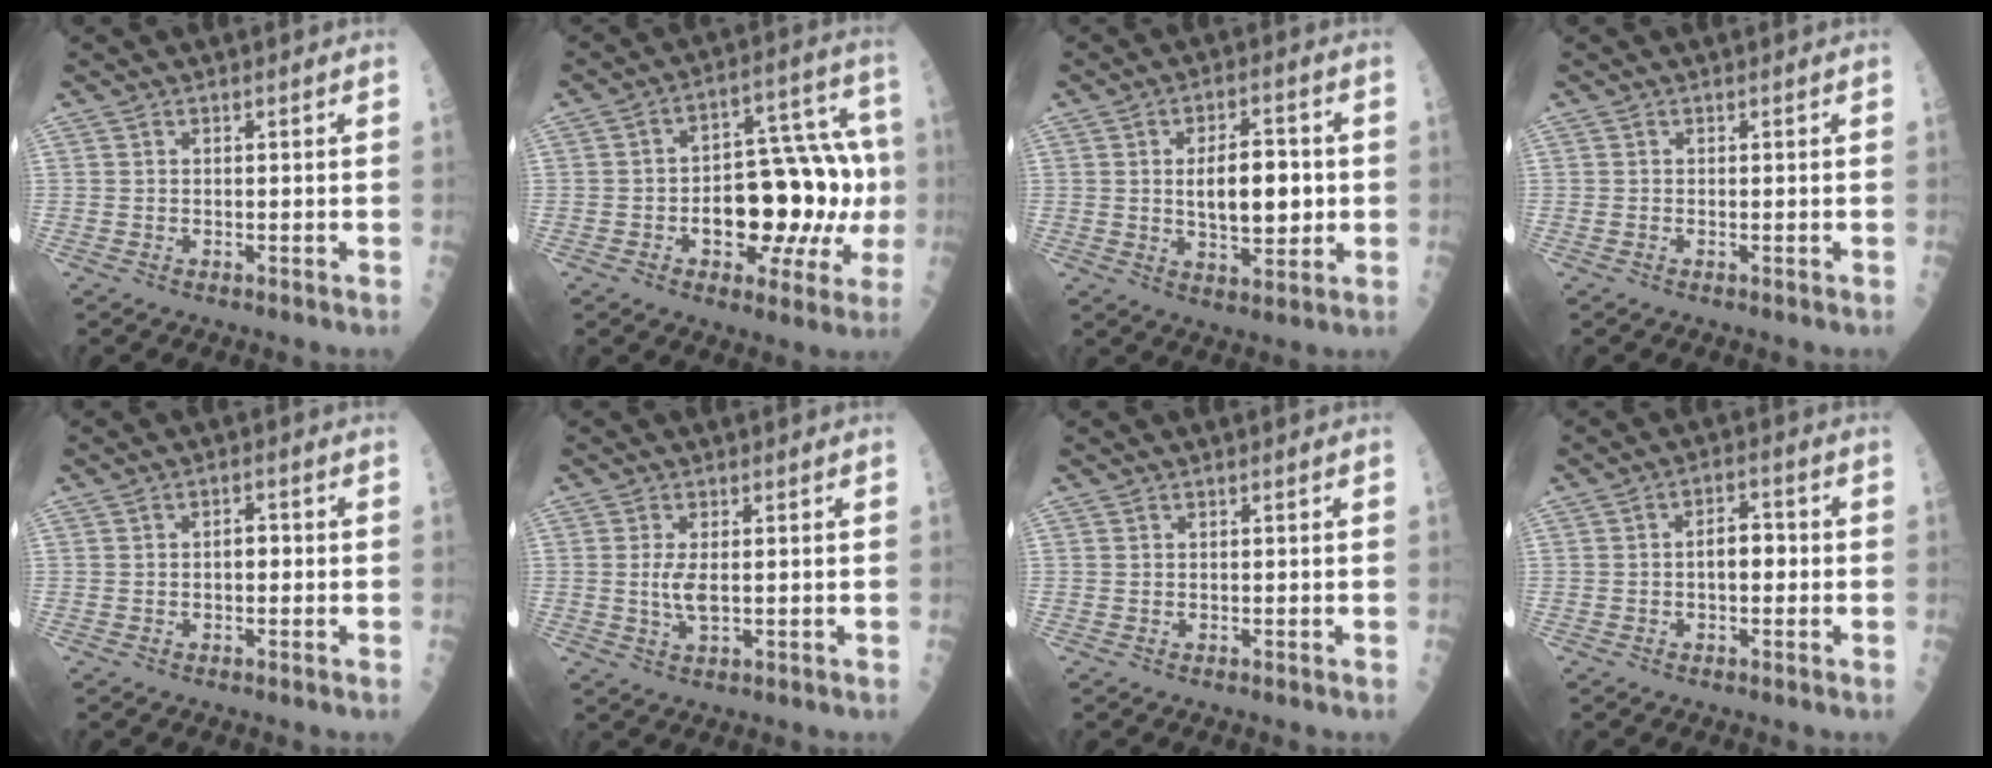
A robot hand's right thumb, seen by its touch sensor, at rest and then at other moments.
{"total": 20.9, "force": [-2.7, 10.8, 17.8], "torque": [-0.220, 0.046, -0.025]}
{"total": 10.7, "force": [0.4, 5.2, 9.4], "torque": [-0.120, 0.002, 0.011]}
{"total": 0.0}
{"total": 2.2, "force": [-0.1, 1.3, 1.8], "torque": [-0.019, 0.009, -0.004]}
{"total": 3.6, "force": [0.2, 1.2, 3.4], "torque": [-0.072, -0.008, 0.008]}
{"total": 0.0}
{"total": 4.7, "force": [-0.2, 2.6, 3.9], "torque": [-0.047, 0.017, -0.008]}